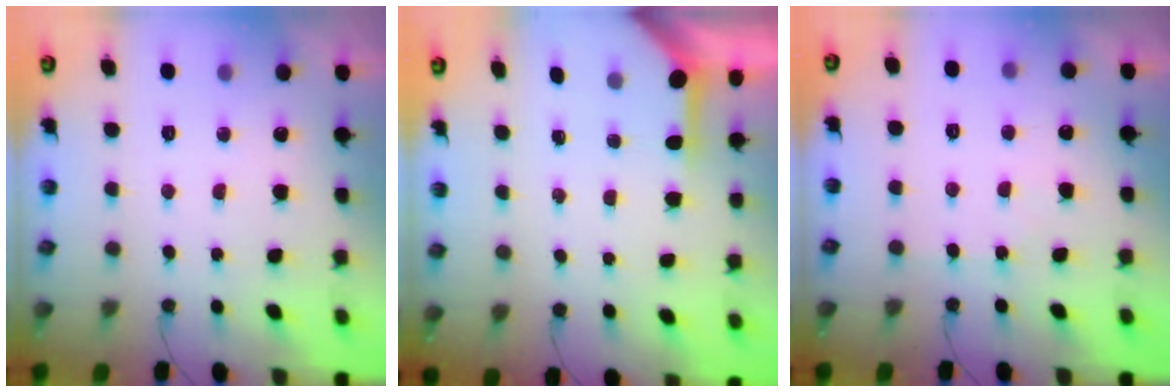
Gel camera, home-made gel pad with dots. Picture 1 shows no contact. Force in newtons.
{"total": 3.4, "press": 3.4, "slide": 0.4}
{"total": 1.5, "press": 1.4, "slide": 0.3}